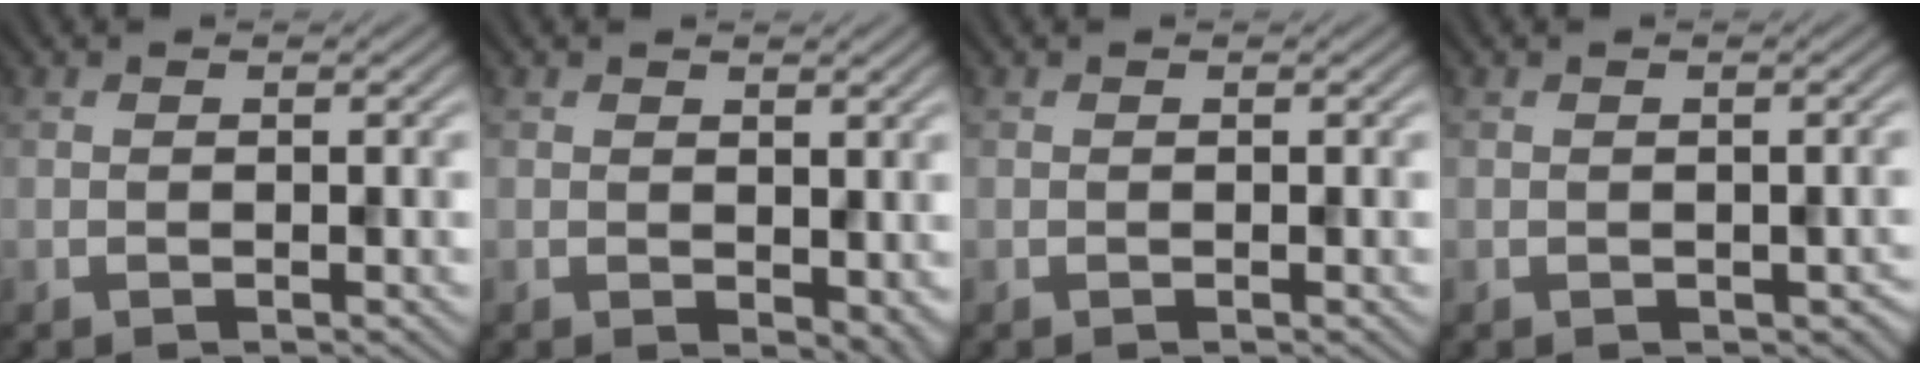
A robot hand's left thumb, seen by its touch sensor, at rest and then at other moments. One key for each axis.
{"total": 2.7, "fx": 0.2, "fy": 1.8, "fz": 2.0, "tx": -0.030, "ty": -0.008, "tz": 0.010}
{"total": 0.0}
{"total": 1.3, "fx": -0.4, "fy": 0.9, "fz": 0.8, "tx": -0.015, "ty": -0.010, "tz": -0.002}